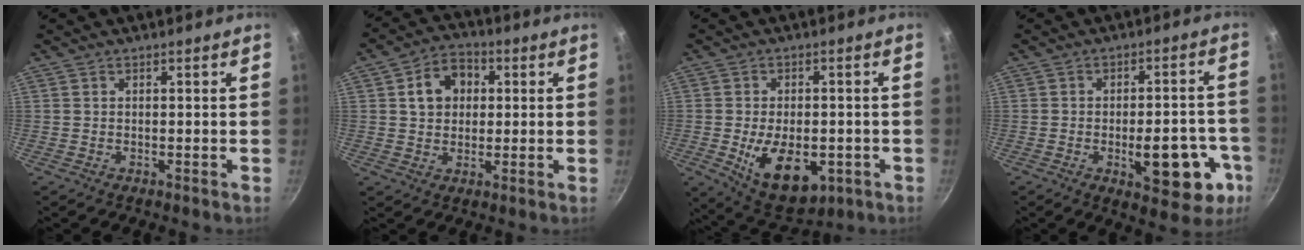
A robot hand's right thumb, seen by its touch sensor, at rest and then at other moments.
{"total": 8.5, "force": [1.9, 6.7, 4.8], "torque": [-0.050, 0.014, 0.022]}
{"total": 13.3, "force": [-3.5, 7.7, 10.2], "torque": [-0.135, -0.002, -0.037]}
{"total": 14.1, "force": [-4.9, 6.4, 11.6], "torque": [-0.109, 0.025, -0.059]}